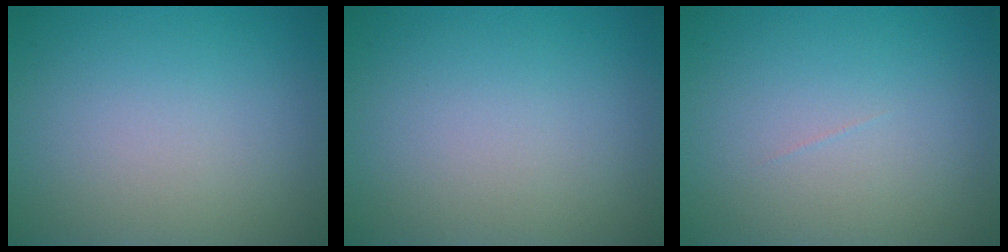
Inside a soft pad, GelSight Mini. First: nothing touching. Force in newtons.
{"total": 0.0}
{"total": 0.0}